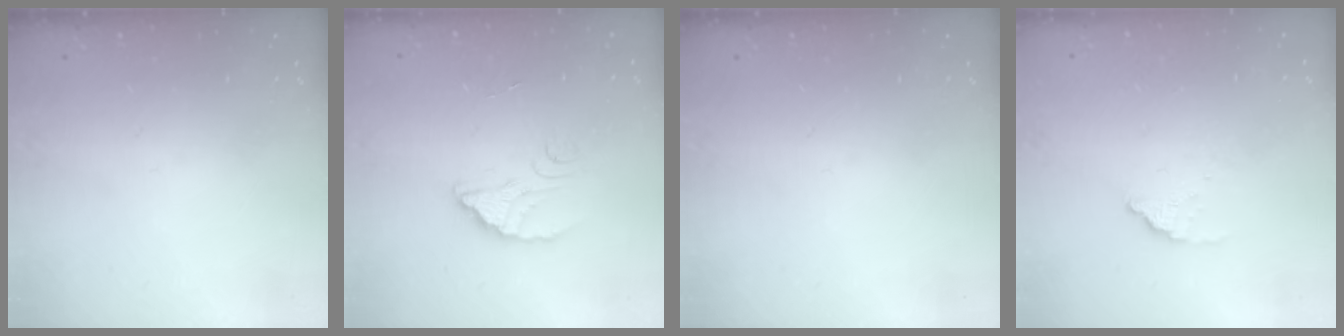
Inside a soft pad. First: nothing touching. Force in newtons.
{"total": 2.9, "press": 2.9, "slide": 0.1}
{"total": 0.0}
{"total": 1.8, "press": 1.8, "slide": 0.1}